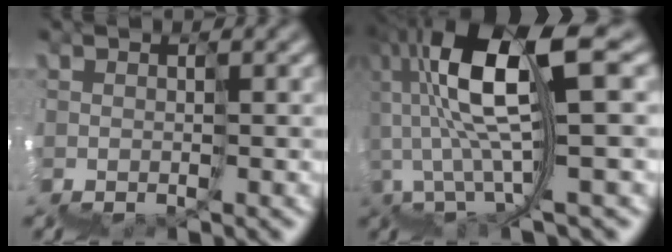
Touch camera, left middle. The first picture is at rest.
{"total": 7.4, "force": [1.5, 0.9, 7.2], "torque": [-0.147, 0.030, 0.021]}